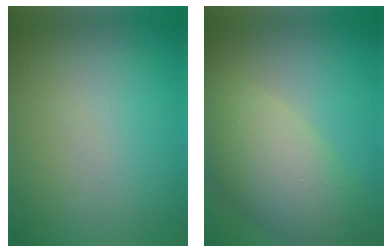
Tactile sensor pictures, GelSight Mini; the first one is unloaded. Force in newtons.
{"total": 8.1, "press": 8.1, "slide": 0.5}